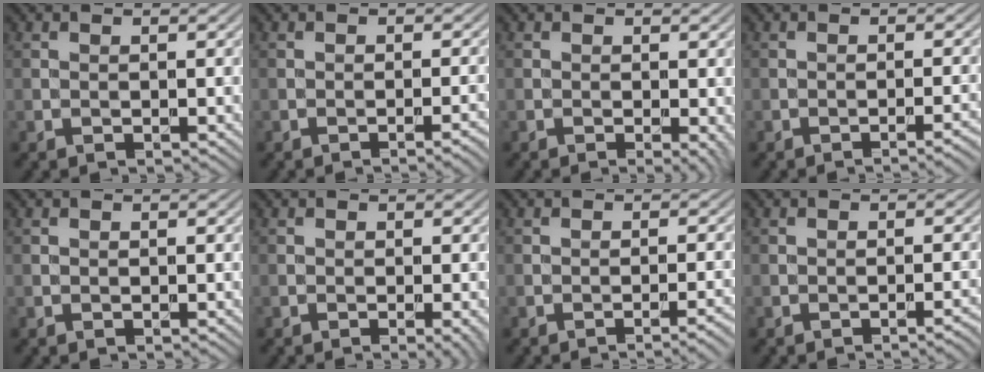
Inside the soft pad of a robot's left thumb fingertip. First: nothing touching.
{"total": 2.4, "force": [-1.2, 0.5, 2.1], "torque": [-0.023, 0.008, -0.023]}
{"total": 1.9, "force": [-0.3, 0.4, 1.8], "torque": [-0.025, -0.006, -0.006]}
{"total": 2.8, "force": [-1.5, 0.5, 2.2], "torque": [-0.026, 0.009, -0.029]}
{"total": 0.0}
{"total": 2.2, "force": [-0.8, 0.3, 2.0], "torque": [-0.029, -0.001, -0.014]}
{"total": 3.2, "force": [-1.7, 0.6, 2.6], "torque": [-0.033, 0.010, -0.032]}
{"total": 2.2, "force": [-1.2, 0.4, 1.8], "torque": [-0.017, 0.007, -0.024]}